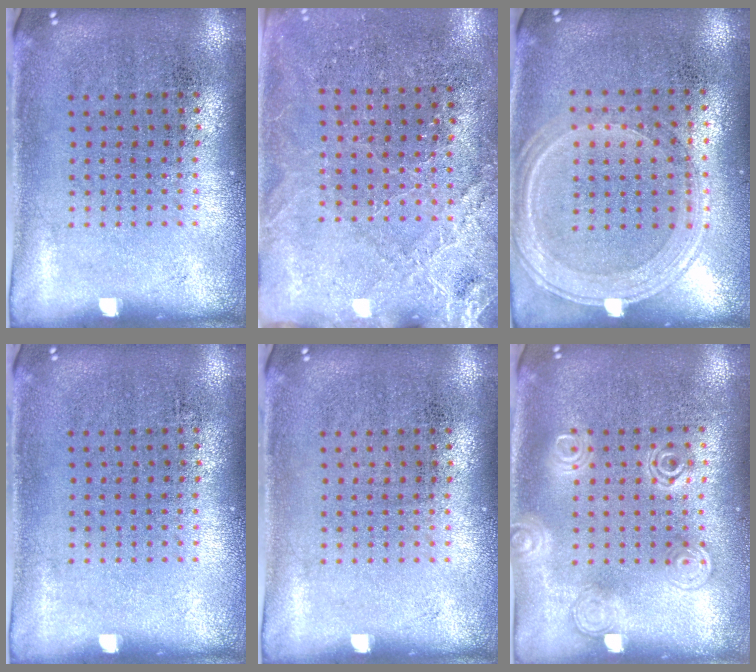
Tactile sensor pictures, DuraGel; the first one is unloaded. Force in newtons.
{"total": 2.7, "press": 2.7, "slide": 0.3}
{"total": 1.3, "press": 1.2, "slide": 0.3}
{"total": 0.0}
{"total": 0.0}
{"total": 1.2, "press": 1.2, "slide": 0.1}